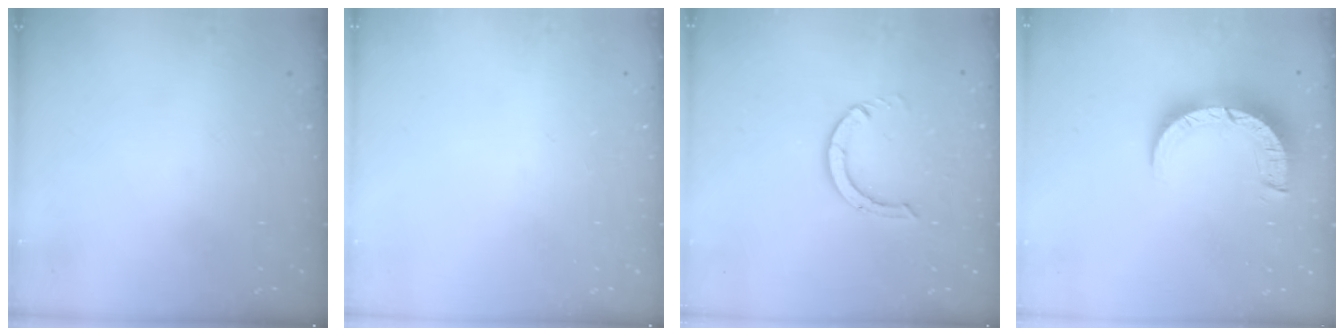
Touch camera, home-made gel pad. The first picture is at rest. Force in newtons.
{"total": 0.0}
{"total": 3.6, "press": 3.6, "slide": 0.3}
{"total": 8.7, "press": 8.7, "slide": 1.1}